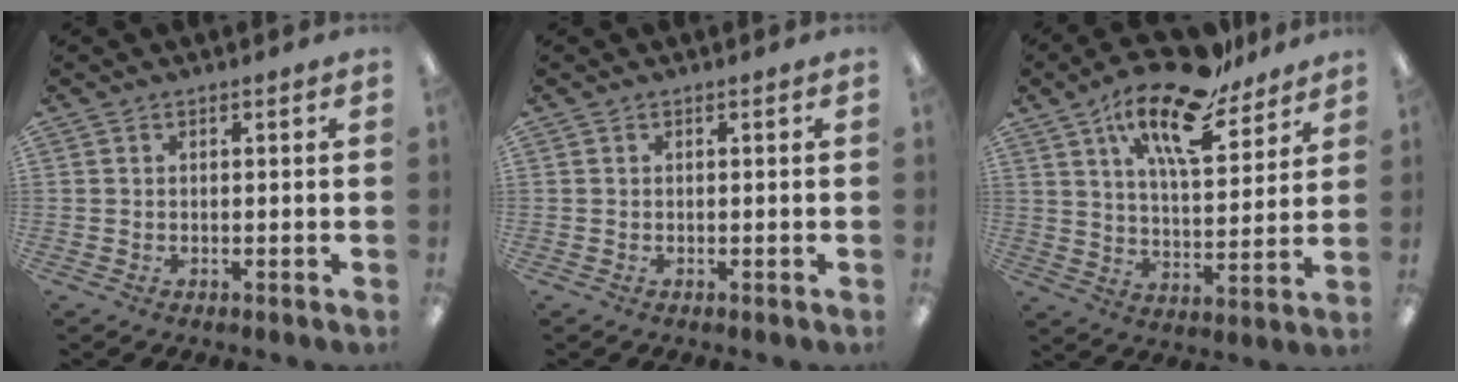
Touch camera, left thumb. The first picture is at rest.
{"total": 0.0}
{"total": 18.0, "force": [12.6, 6.2, 11.2], "torque": [-0.186, -0.067, 0.208]}